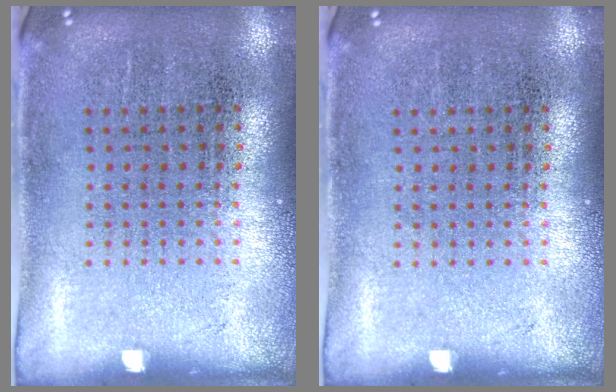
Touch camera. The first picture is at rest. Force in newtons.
{"total": 0.0}